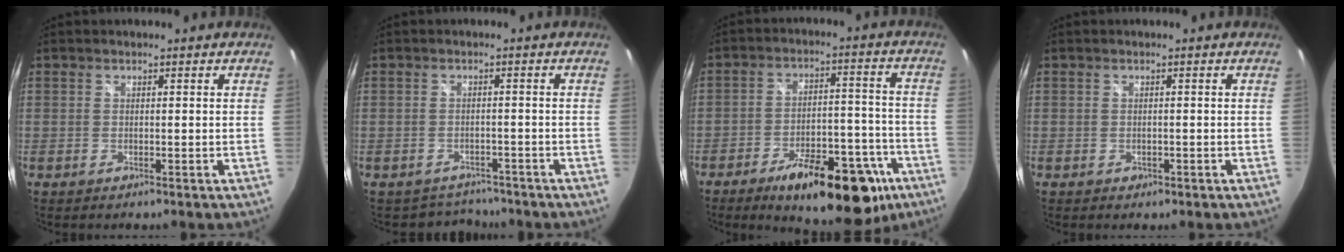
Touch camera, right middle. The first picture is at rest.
{"total": 4.3, "force": [-3.7, 2.2, -0.2], "torque": [-0.005, 0.007, -0.055]}
{"total": 19.8, "force": [-12.2, 7.8, 13.6], "torque": [-0.193, 0.003, -0.158]}
{"total": 0.8, "force": [-0.1, 0.7, 0.3], "torque": [-0.004, -0.002, -0.001]}